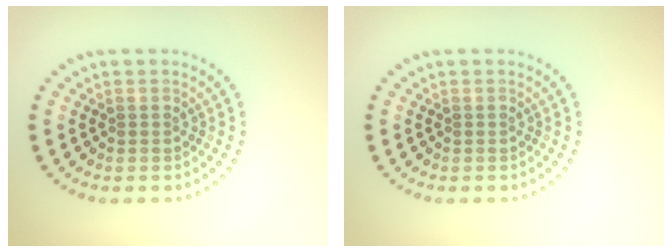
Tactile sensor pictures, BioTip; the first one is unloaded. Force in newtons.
{"total": 0.0}